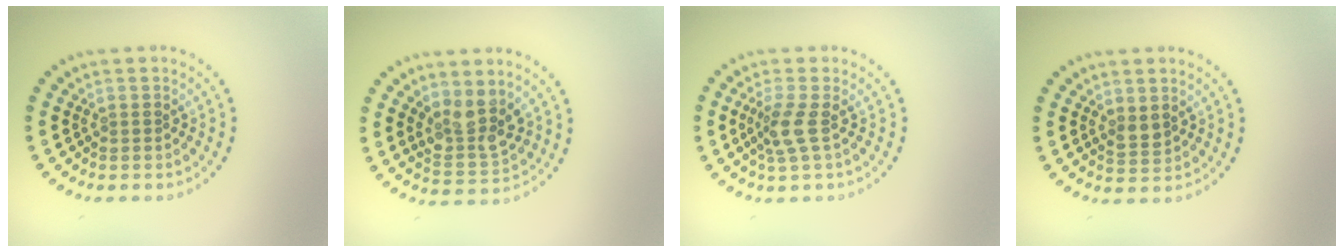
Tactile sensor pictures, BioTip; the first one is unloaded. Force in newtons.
{"total": 3.6, "press": 3.2, "slide": 1.6}
{"total": 2.2, "press": 1.8, "slide": 1.3}
{"total": 1.4, "press": 1.3, "slide": 0.6}